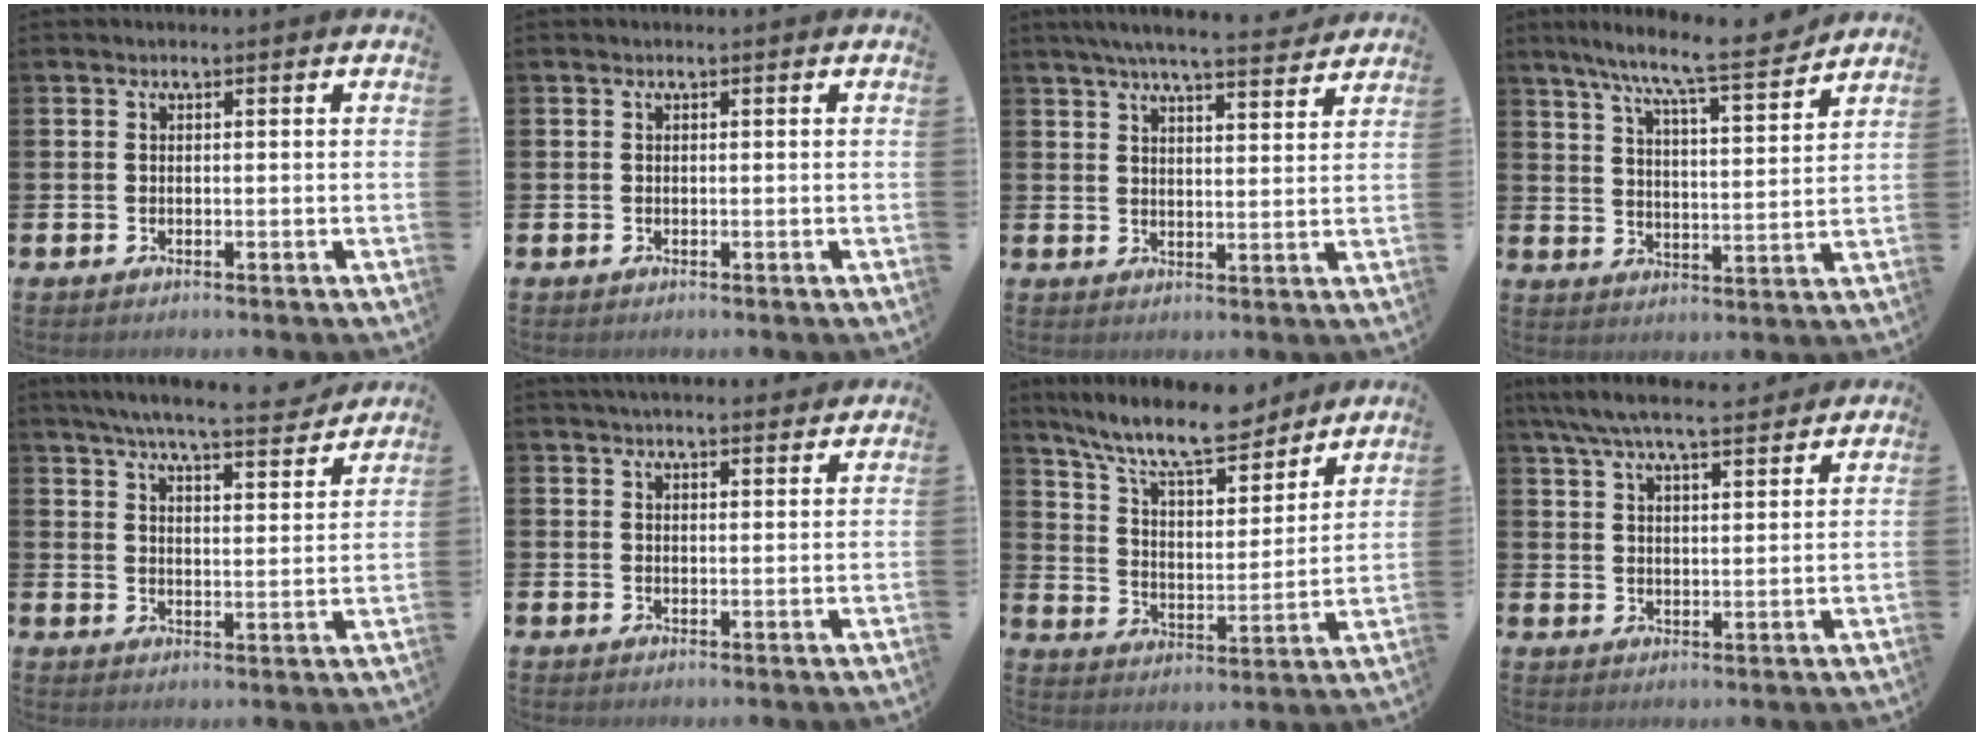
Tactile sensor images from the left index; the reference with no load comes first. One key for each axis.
{"total": 0.0}
{"total": 6.1, "fx": 5.8, "fy": 0.3, "fz": 2.0, "tx": -0.042, "ty": -0.030, "tz": 0.100}
{"total": 9.1, "fx": 8.2, "fy": -0.1, "fz": 3.9, "tx": -0.096, "ty": -0.055, "tz": 0.138}
{"total": 7.2, "fx": 6.7, "fy": 0.5, "fz": 2.4, "tx": -0.055, "ty": -0.042, "tz": 0.114}
{"total": 3.2, "fx": 3.1, "fy": 0.3, "fz": 0.5, "tx": -0.011, "ty": -0.012, "tz": 0.056}
{"total": 11.9, "fx": 10.5, "fy": 2.6, "fz": 5.0, "tx": -0.124, "ty": -0.062, "tz": 0.186}
{"total": 7.4, "fx": 6.8, "fy": 1.1, "fz": 2.6, "tx": -0.068, "ty": -0.029, "tz": 0.122}